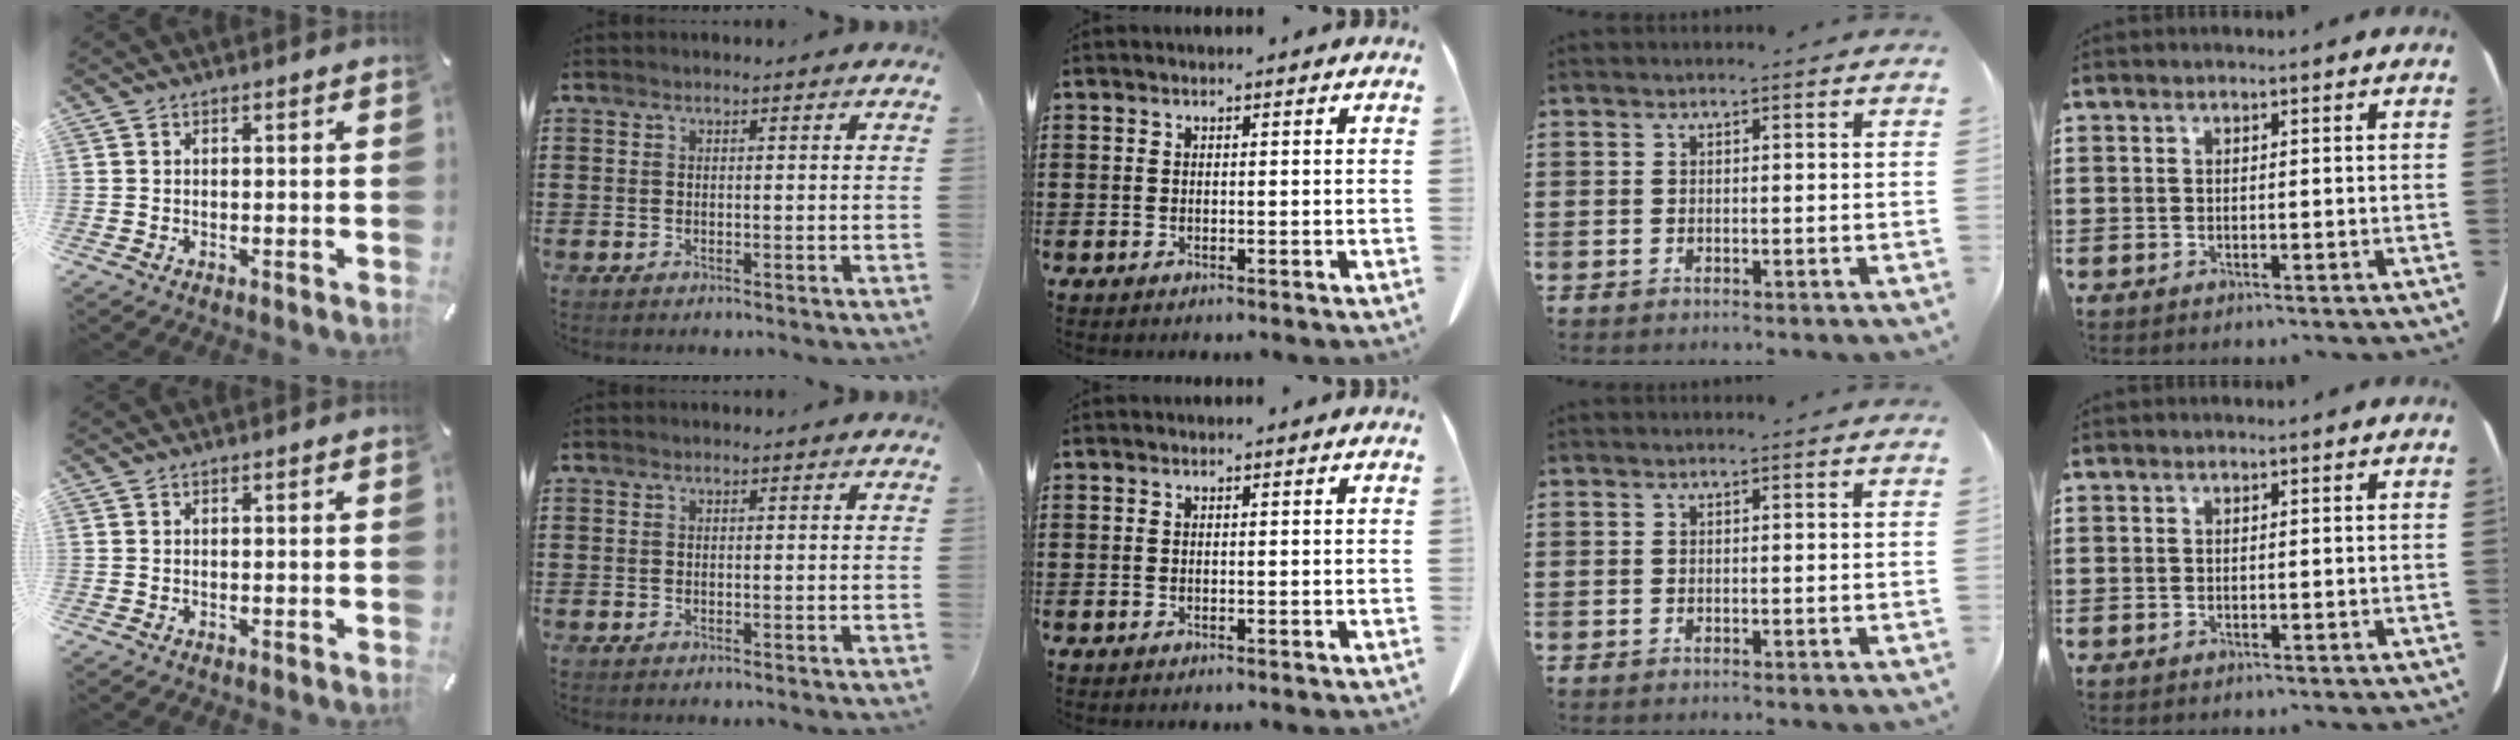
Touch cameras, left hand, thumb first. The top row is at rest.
{}